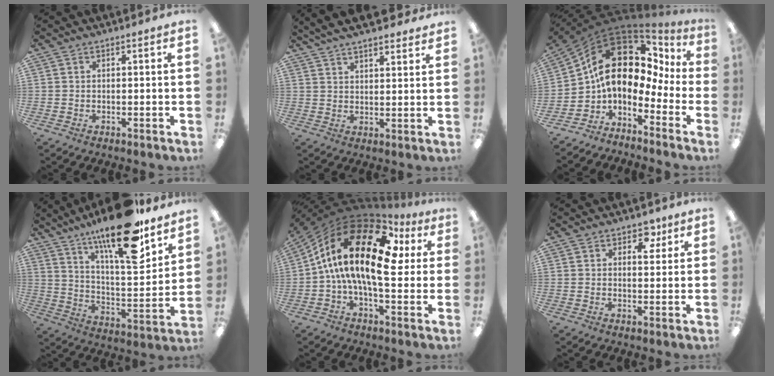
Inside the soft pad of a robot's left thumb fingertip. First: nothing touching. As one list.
[{"total": 5.6, "force": [5.1, 1.2, 2.0], "torque": [-0.044, -0.024, 0.094]}, {"total": 14.0, "force": [4.0, 8.6, 10.3], "torque": [-0.183, -0.029, 0.070]}, {"total": 21.7, "force": [15.7, 6.0, 13.7], "torque": [-0.216, -0.102, 0.258]}, {"total": 22.2, "force": [3.6, 10.2, 19.4], "torque": [-0.395, -0.012, 0.061]}, {"total": 4.8, "force": [2.6, 3.1, 2.6], "torque": [-0.017, -0.006, 0.040]}]